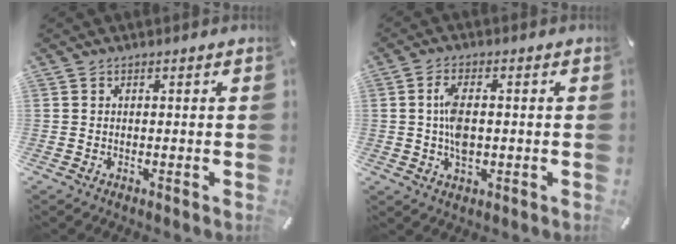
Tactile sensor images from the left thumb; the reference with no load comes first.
{"total": 6.4, "force": [-0.1, 3.3, 5.5], "torque": [-0.106, 0.001, -0.005]}